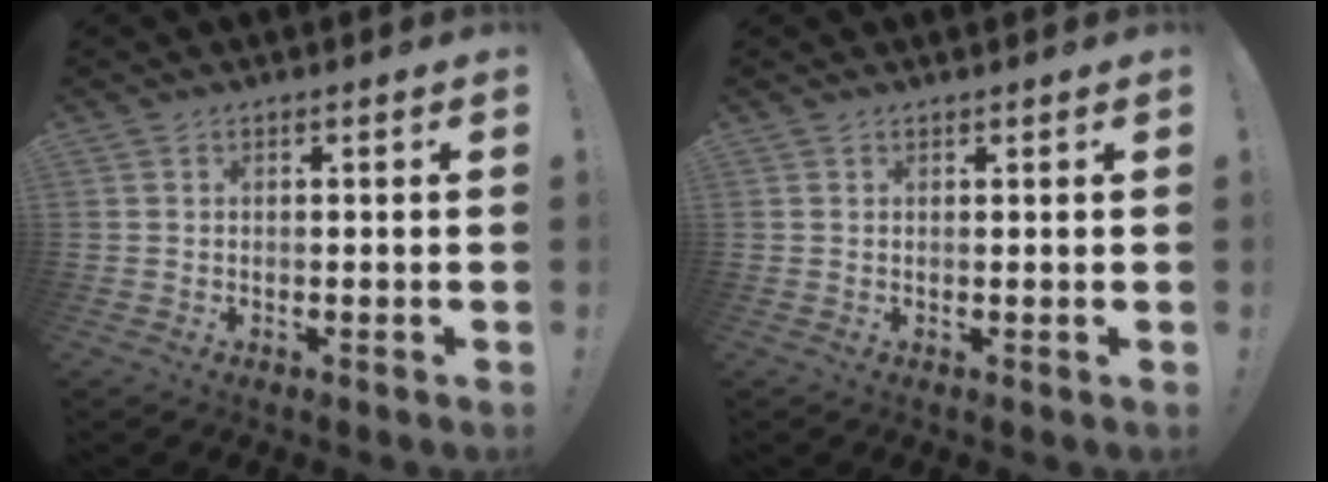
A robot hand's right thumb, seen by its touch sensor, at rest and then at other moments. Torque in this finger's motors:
{"motor_torque": [0.05, -0.04, -0.23, 0.17, 0.00]}